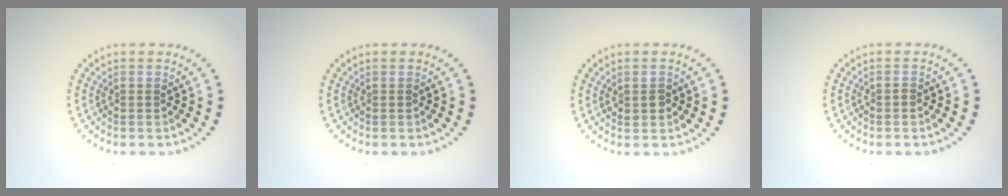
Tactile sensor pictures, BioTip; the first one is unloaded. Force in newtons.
{"total": 0.0}
{"total": 1.4, "press": 1.3, "slide": 0.3}
{"total": 0.7, "press": 0.7, "slide": 0.1}